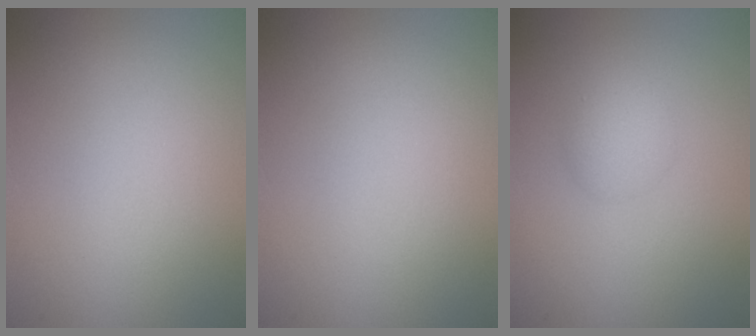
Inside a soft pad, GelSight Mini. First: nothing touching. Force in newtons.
{"total": 0.0}
{"total": 2.2, "press": 2.2, "slide": 0.1}